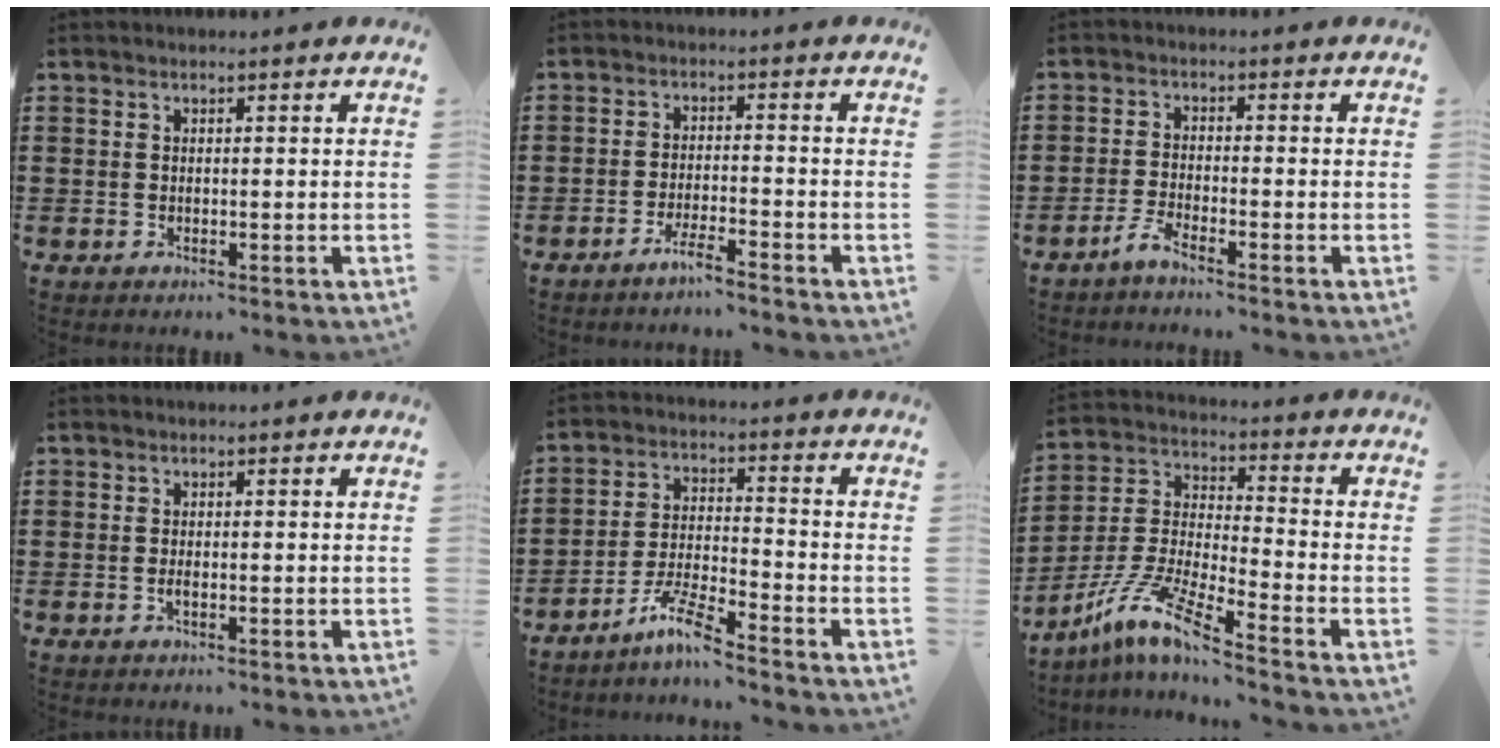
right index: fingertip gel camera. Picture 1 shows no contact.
{"total": 3.4, "force": [-3.0, -0.4, 1.6], "torque": [-0.034, -0.003, -0.059]}
{"total": 1.6, "force": [-1.5, -0.1, 0.6], "torque": [-0.020, -0.006, -0.030]}
{"total": 0.8, "force": [-0.3, 0.1, 0.7], "torque": [-0.013, -0.004, -0.005]}
{"total": 6.7, "force": [-5.5, 0.1, 3.8], "torque": [-0.091, -0.009, -0.108]}
{"total": 9.8, "force": [-7.7, -0.1, 6.2], "torque": [-0.160, -0.019, -0.165]}